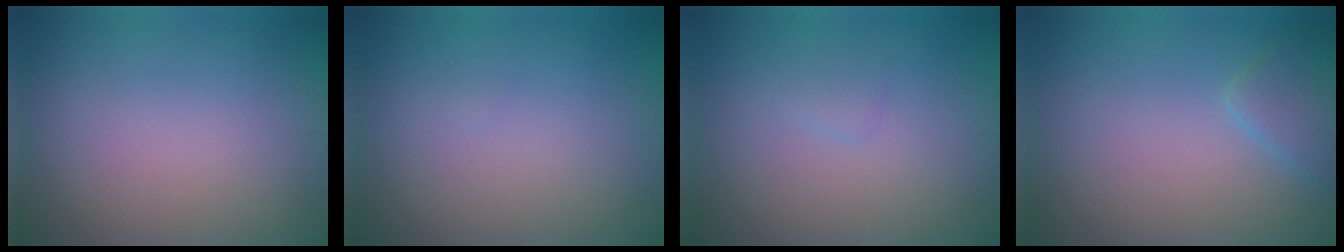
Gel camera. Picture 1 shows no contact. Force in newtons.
{"total": 0.0}
{"total": 0.8, "press": 0.8, "slide": 0.0}
{"total": 2.1, "press": 2.1, "slide": 0.1}